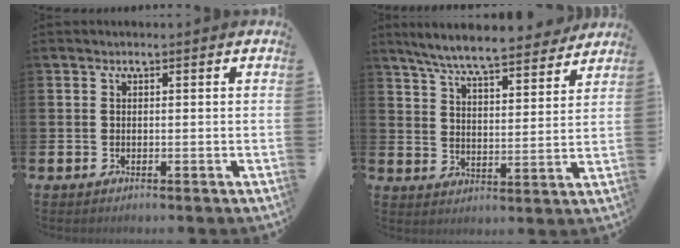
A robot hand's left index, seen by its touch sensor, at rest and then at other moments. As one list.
[{"total": 7.9, "force": [7.4, 0.6, 2.5], "torque": [-0.074, -0.048, 0.130]}]